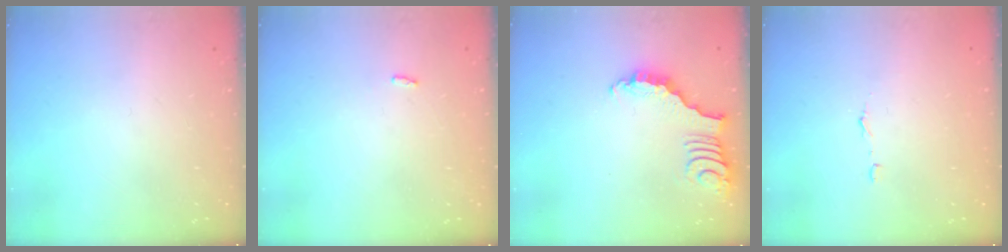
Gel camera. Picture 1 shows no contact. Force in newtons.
{"total": 2.9, "press": 2.9, "slide": 0.2}
{"total": 2.8, "press": 2.8, "slide": 0.4}
{"total": 2.9, "press": 2.9, "slide": 0.2}